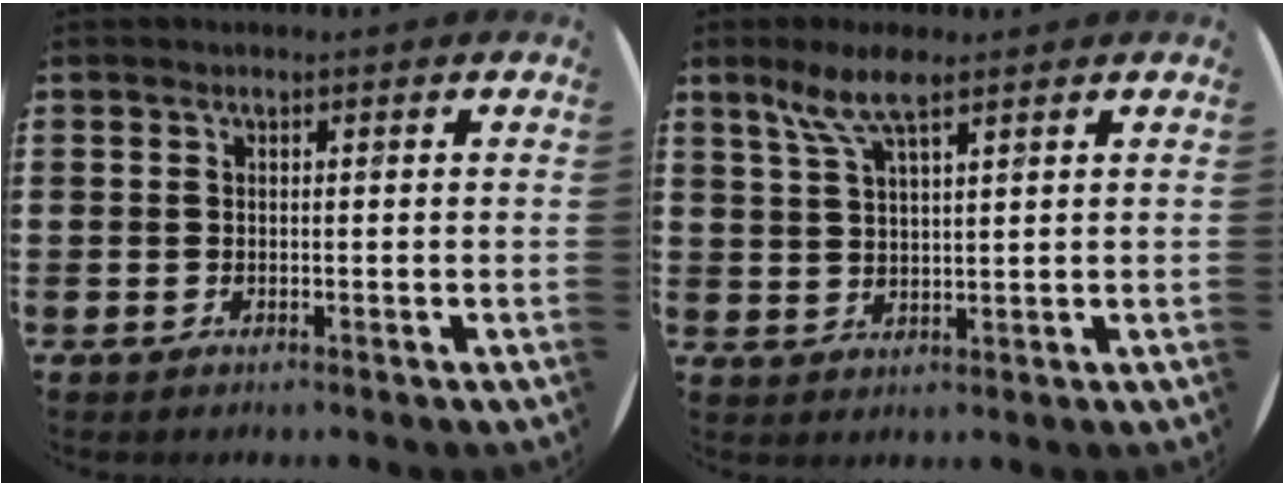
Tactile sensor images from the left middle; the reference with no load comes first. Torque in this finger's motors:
{"motor_torque": [0.66, -0.50, 0.17, 0.09]}